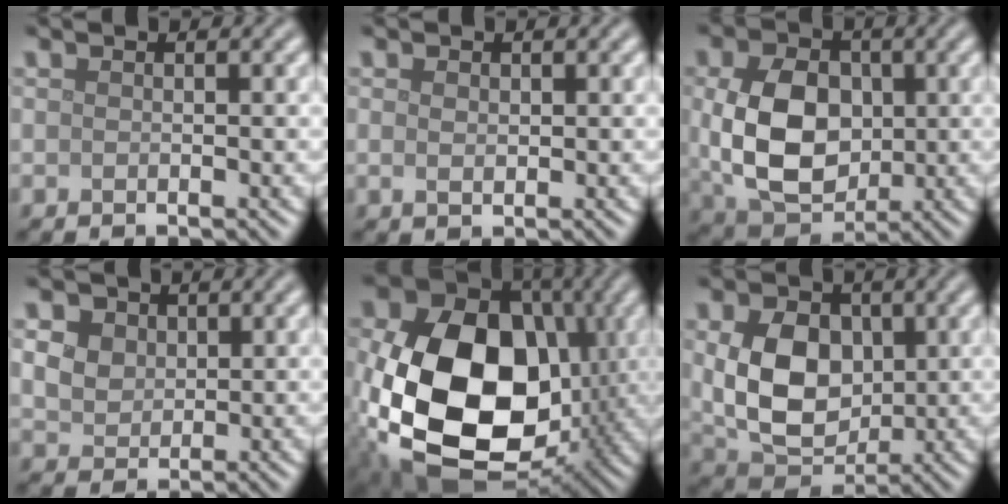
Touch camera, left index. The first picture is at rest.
{"total": 1.0, "force": [0.3, 0.6, 0.7], "torque": [-0.013, -0.001, 0.008]}
{"total": 9.1, "force": [0.2, 6.5, 6.4], "torque": [-0.147, -0.010, 0.012]}
{"total": 7.0, "force": [3.2, 5.2, 3.4], "torque": [-0.081, 0.027, 0.041]}
{"total": 18.1, "force": [-1.2, 13.0, 12.5], "torque": [-0.260, -0.036, -0.020]}
{"total": 8.1, "force": [0.7, 5.8, 5.6], "torque": [-0.119, -0.006, 0.016]}